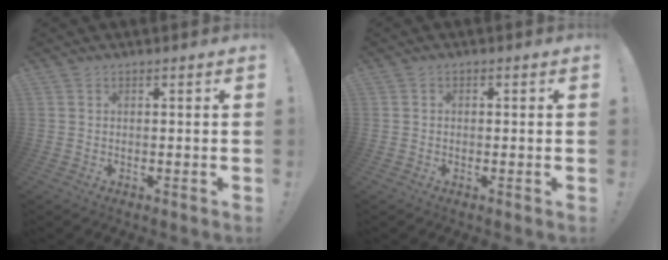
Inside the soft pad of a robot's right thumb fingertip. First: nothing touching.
{"total": 1.0, "force": [-0.4, 0.8, 0.3], "torque": [-0.005, 0.004, -0.008]}